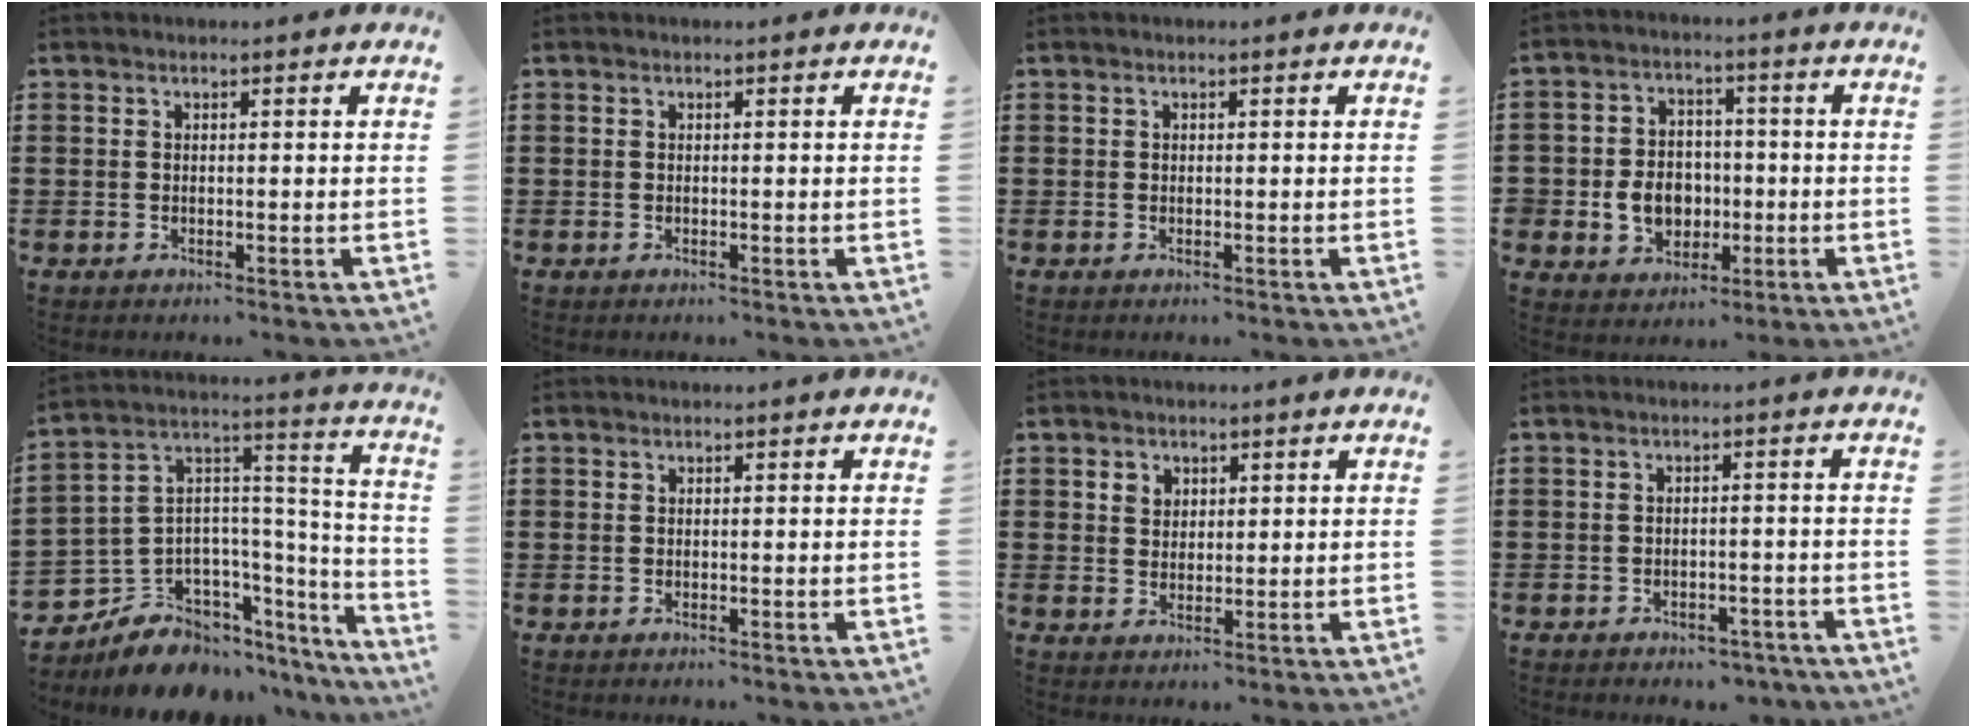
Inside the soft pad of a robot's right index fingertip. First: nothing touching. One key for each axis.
{"total": 0.0}
{"total": 0.0}
{"total": 6.9, "fx": -1.3, "fy": 6.0, "fz": 3.1, "tx": -0.061, "ty": 0.008, "tz": -0.026}
{"total": 9.2, "fx": -6.3, "fy": 6.3, "fz": 2.5, "tx": -0.070, "ty": -0.002, "tz": -0.114}
{"total": 0.0}
{"total": 2.1, "fx": 1.1, "fy": 1.7, "fz": 0.3, "tx": -0.013, "ty": 0.008, "tz": 0.019}
{"total": 2.3, "fx": -2.3, "fy": 0.6, "fz": 0.2, "tx": -0.009, "ty": -0.001, "tz": -0.048}